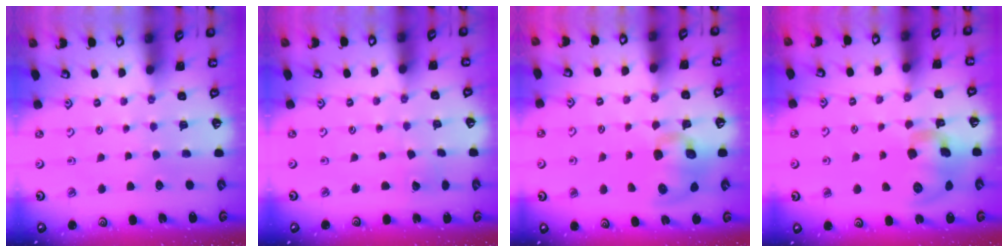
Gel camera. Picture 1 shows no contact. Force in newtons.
{"total": 2.7, "press": 2.6, "slide": 0.4}
{"total": 10.5, "press": 10.4, "slide": 1.8}
{"total": 12.8, "press": 12.5, "slide": 2.6}